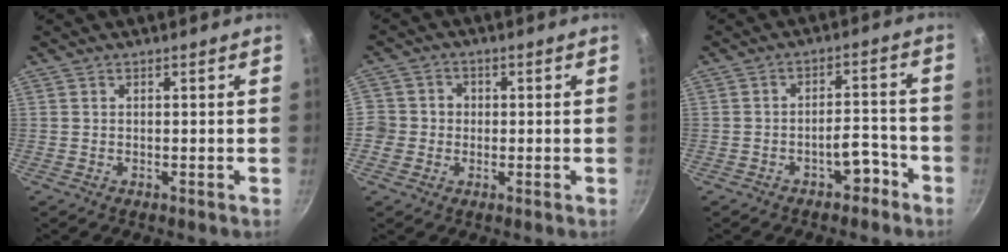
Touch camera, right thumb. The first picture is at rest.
{"total": 5.7, "force": [-0.4, 5.6, 1.1], "torque": [0.006, 0.015, -0.009]}
{"total": 5.5, "force": [-3.5, 3.0, 3.1], "torque": [-0.029, 0.045, -0.051]}